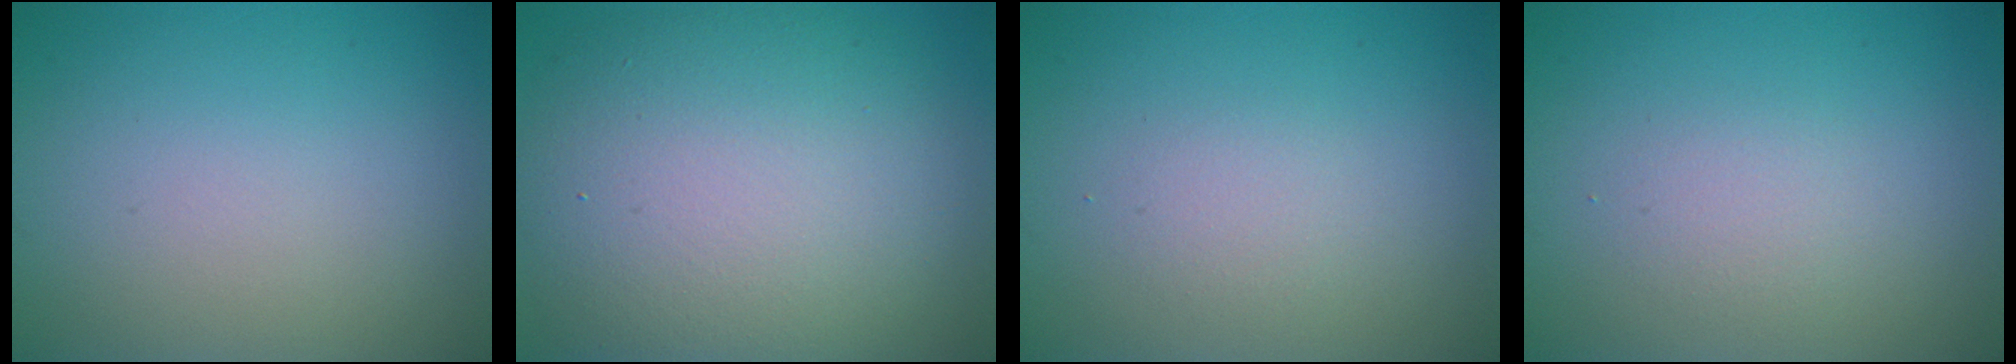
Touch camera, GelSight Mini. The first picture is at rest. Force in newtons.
{"total": 12.3, "press": 12.3, "slide": 0.9}
{"total": 1.4, "press": 1.3, "slide": 0.1}
{"total": 1.4, "press": 1.4, "slide": 0.0}